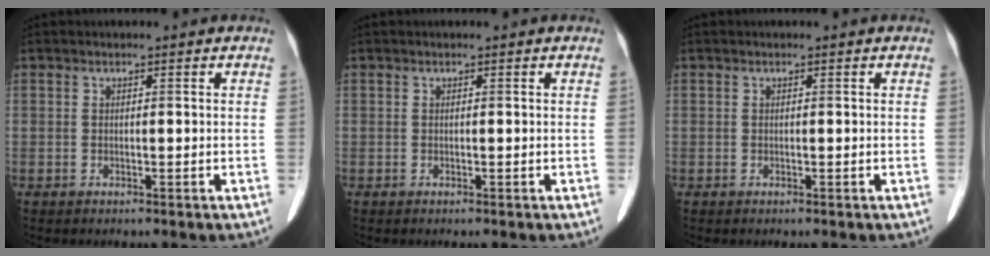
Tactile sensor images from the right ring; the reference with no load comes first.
{"total": 0.0}
{"total": 0.0}